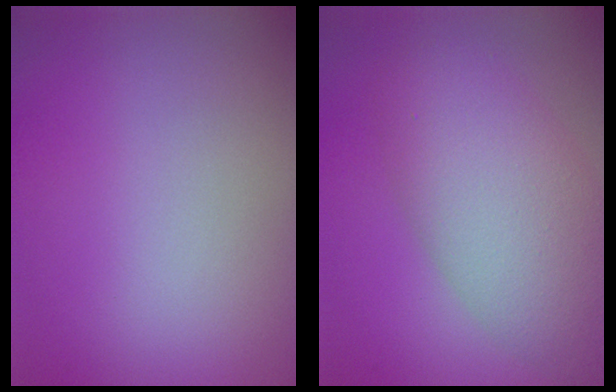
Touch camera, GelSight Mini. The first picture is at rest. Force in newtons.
{"total": 7.7, "press": 7.7, "slide": 0.3}